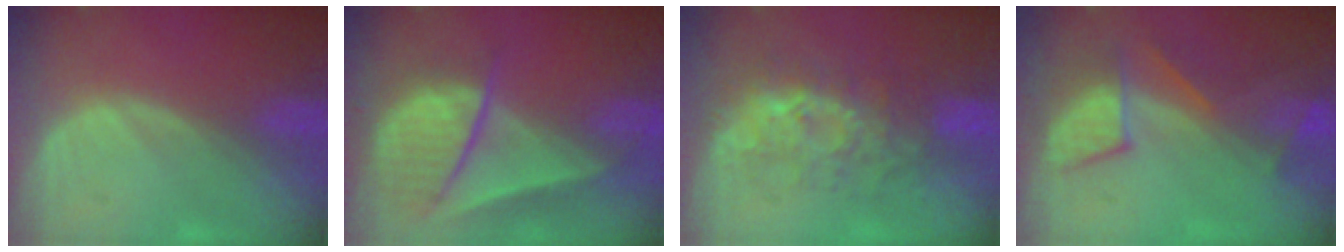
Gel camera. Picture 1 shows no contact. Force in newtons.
{"total": 9.1, "press": 7.9, "slide": 4.5}
{"total": 7.9, "press": 7.6, "slide": 2.2}
{"total": 7.7, "press": 7.3, "slide": 2.5}